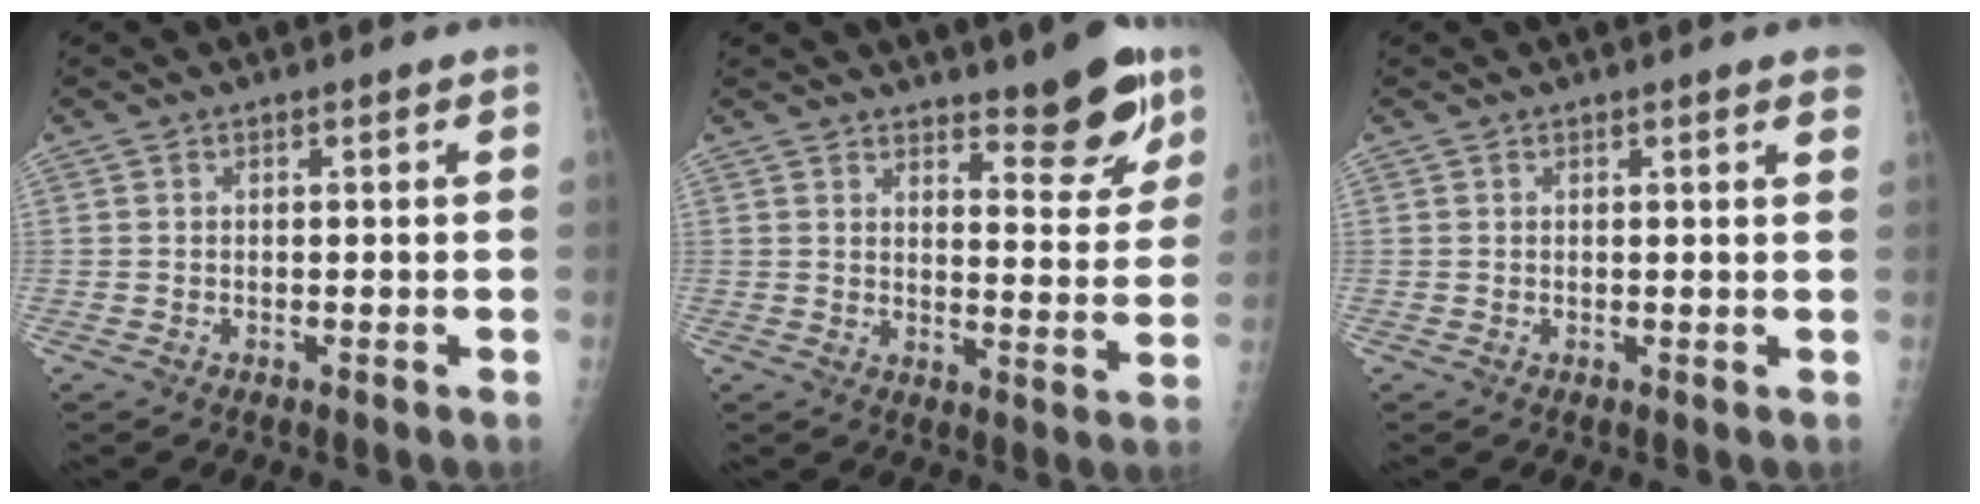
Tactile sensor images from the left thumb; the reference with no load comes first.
{"total": 9.6, "force": [6.9, 2.7, 6.1], "torque": [-0.054, -0.053, 0.103]}
{"total": 2.4, "force": [1.7, 0.1, 1.6], "torque": [-0.018, 0.000, 0.014]}